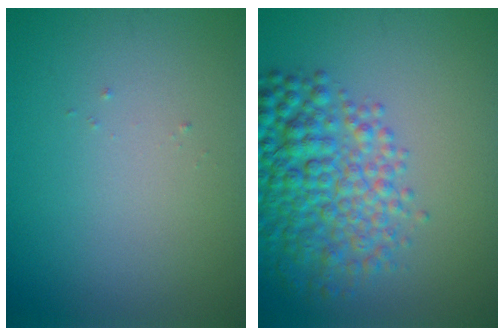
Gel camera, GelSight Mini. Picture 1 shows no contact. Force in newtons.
{"total": 6.8, "press": 6.8, "slide": 0.2}